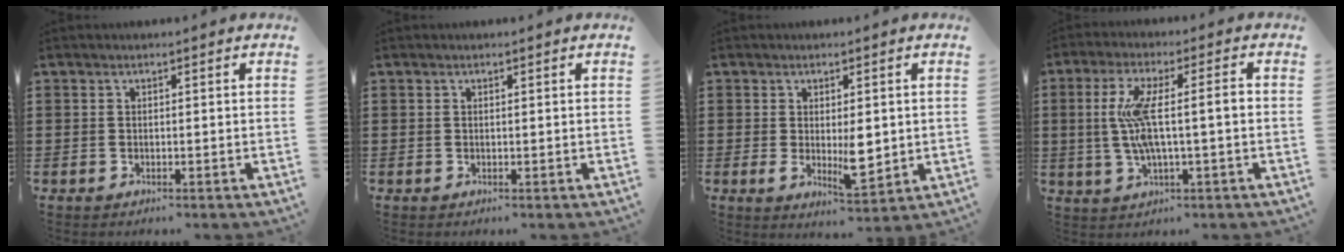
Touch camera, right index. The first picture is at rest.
{"total": 0.0}
{"total": 5.4, "force": [0.1, 2.5, 4.8], "torque": [-0.070, -0.002, 0.002]}
{"total": 8.6, "force": [0.2, 1.7, 8.5], "torque": [-0.173, -0.002, -0.008]}